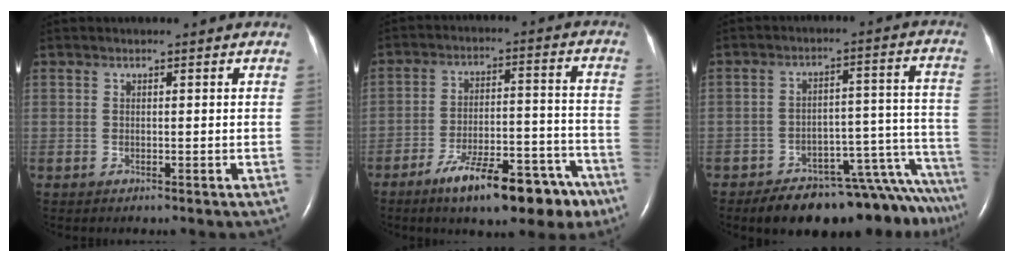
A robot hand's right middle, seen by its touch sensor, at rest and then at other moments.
{"total": 15.0, "force": [-10.3, 4.6, 10.0], "torque": [-0.134, 0.023, -0.156]}
{"total": 17.7, "force": [-15.8, 3.3, 7.5], "torque": [-0.020, 0.042, -0.204]}